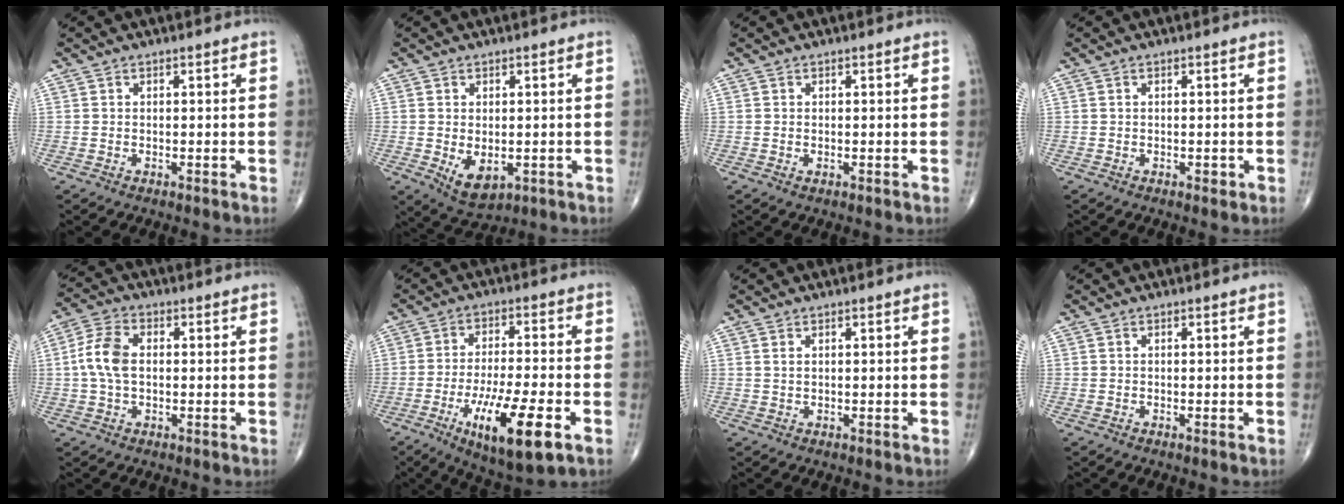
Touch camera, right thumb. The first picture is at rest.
{"total": 6.2, "force": [-1.2, 3.6, 4.8], "torque": [-0.071, -0.011, -0.005]}
{"total": 0.5, "force": [-0.2, 0.3, 0.4], "torque": [-0.012, 0.003, -0.001]}
{"total": 0.8, "force": [-0.3, 0.5, 0.6], "torque": [-0.005, 0.000, -0.004]}
{"total": 7.5, "force": [0.3, 4.5, 5.9], "torque": [-0.129, 0.019, -0.001]}
{"total": 15.1, "force": [-6.1, 3.8, 13.3], "torque": [-0.234, 0.003, -0.093]}
{"total": 0.8, "force": [0.3, 0.4, 0.6], "torque": [-0.015, 0.004, 0.009]}
{"total": 0.0}